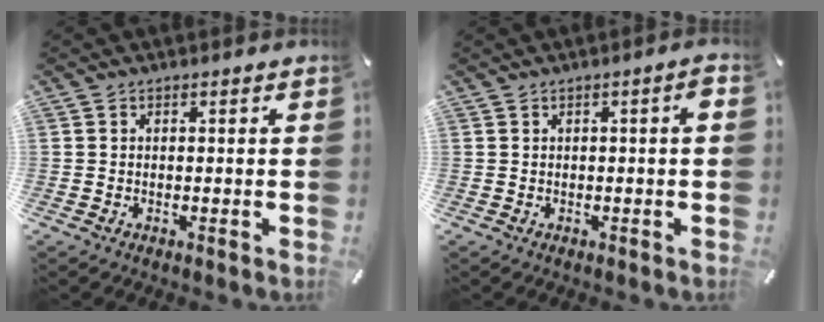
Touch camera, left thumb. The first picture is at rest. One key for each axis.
{"total": 2.2, "fx": 0.1, "fy": 0.3, "fz": 2.2, "tx": -0.038, "ty": 0.002, "tz": 0.001}